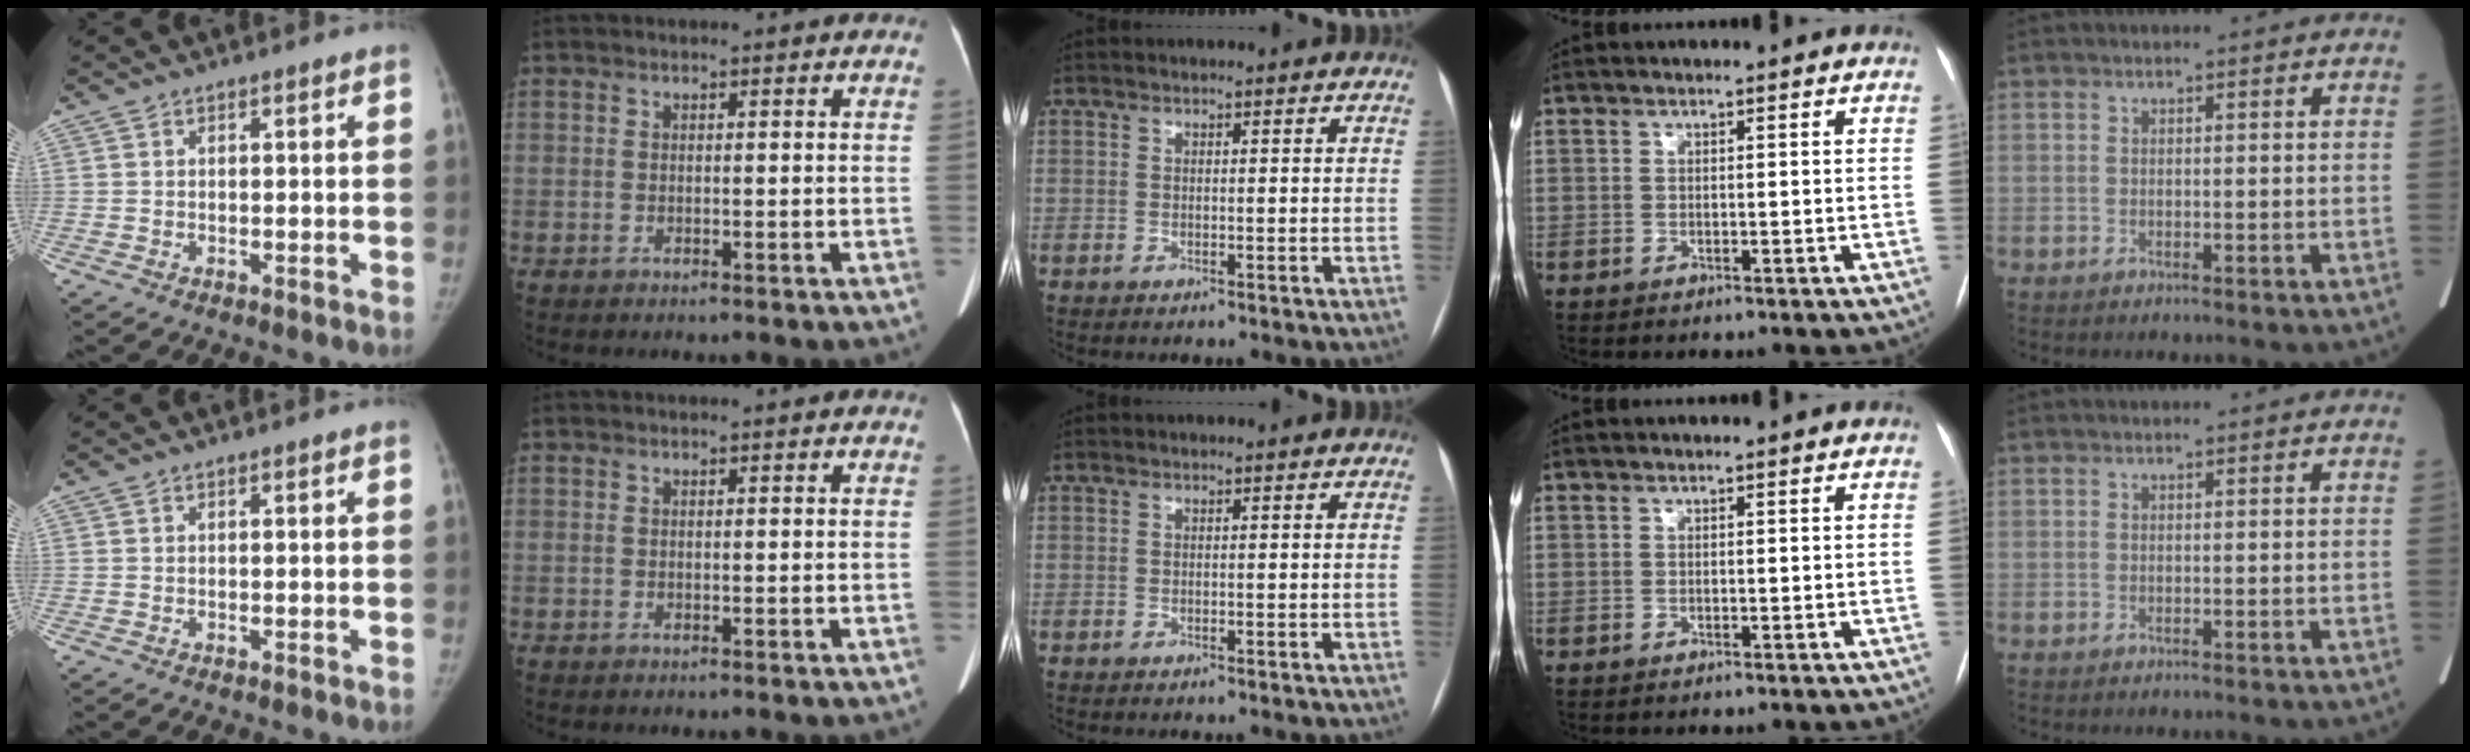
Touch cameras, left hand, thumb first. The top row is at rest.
{}